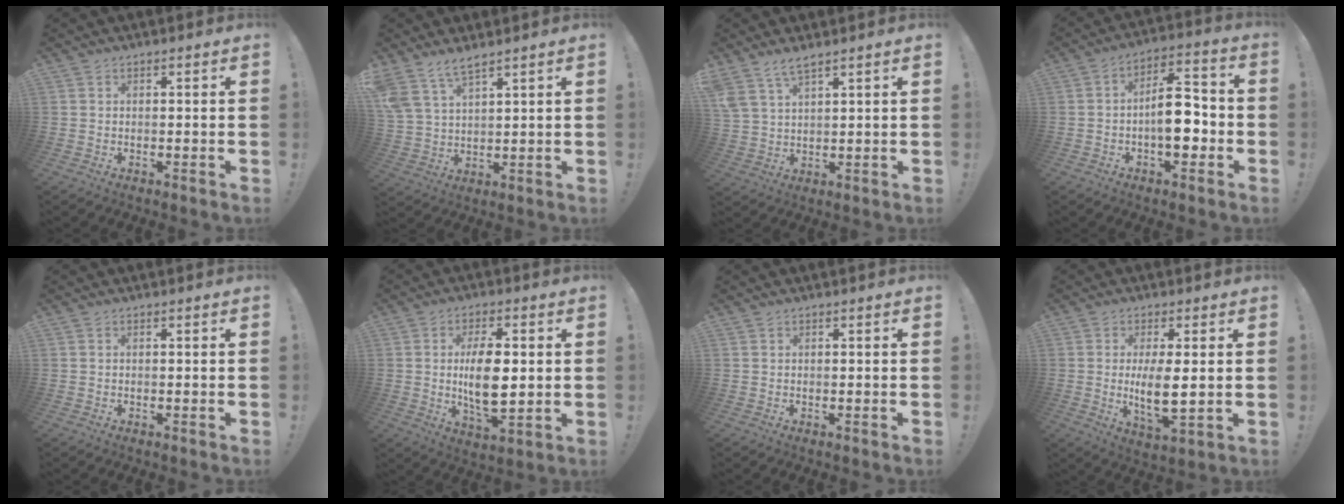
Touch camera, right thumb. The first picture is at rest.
{"total": 7.4, "force": [6.0, 2.2, 3.7], "torque": [-0.078, -0.027, 0.118]}
{"total": 5.7, "force": [4.7, 1.4, 3.0], "torque": [-0.060, -0.022, 0.090]}
{"total": 13.1, "force": [-2.4, 6.7, 11.0], "torque": [-0.166, 0.019, -0.042]}
{"total": 0.0}
{"total": 12.6, "force": [0.9, 5.8, 11.2], "torque": [-0.201, -0.010, 0.009]}
{"total": 0.0}
{"total": 8.9, "force": [0.5, 3.0, 8.4], "torque": [-0.152, -0.022, 0.006]}